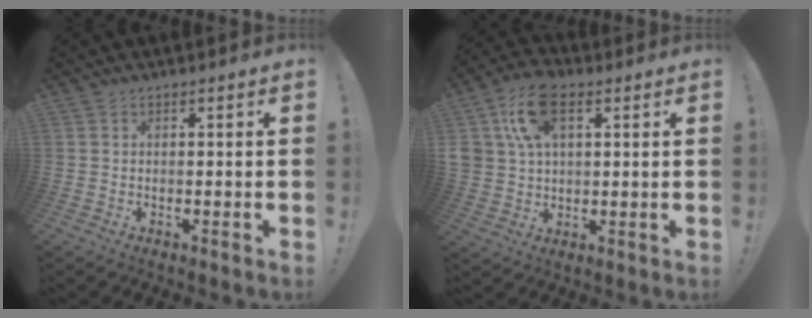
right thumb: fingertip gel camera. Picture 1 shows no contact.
{"total": 13.6, "force": [4.8, 8.7, 9.2], "torque": [-0.182, -0.002, 0.089]}